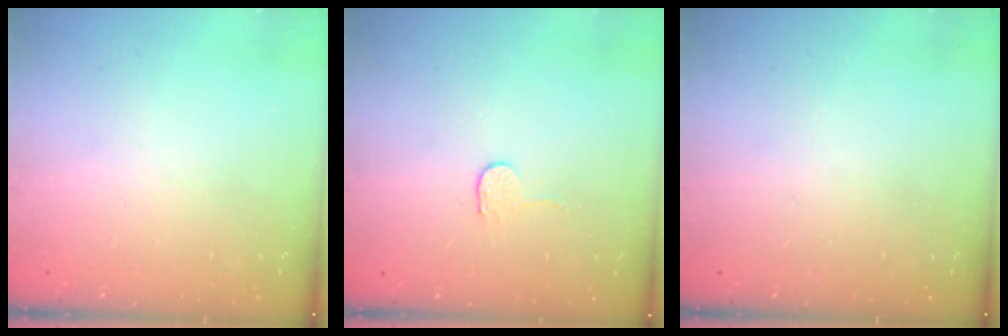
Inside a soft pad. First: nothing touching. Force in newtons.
{"total": 2.7, "press": 2.7, "slide": 0.2}
{"total": 0.0}